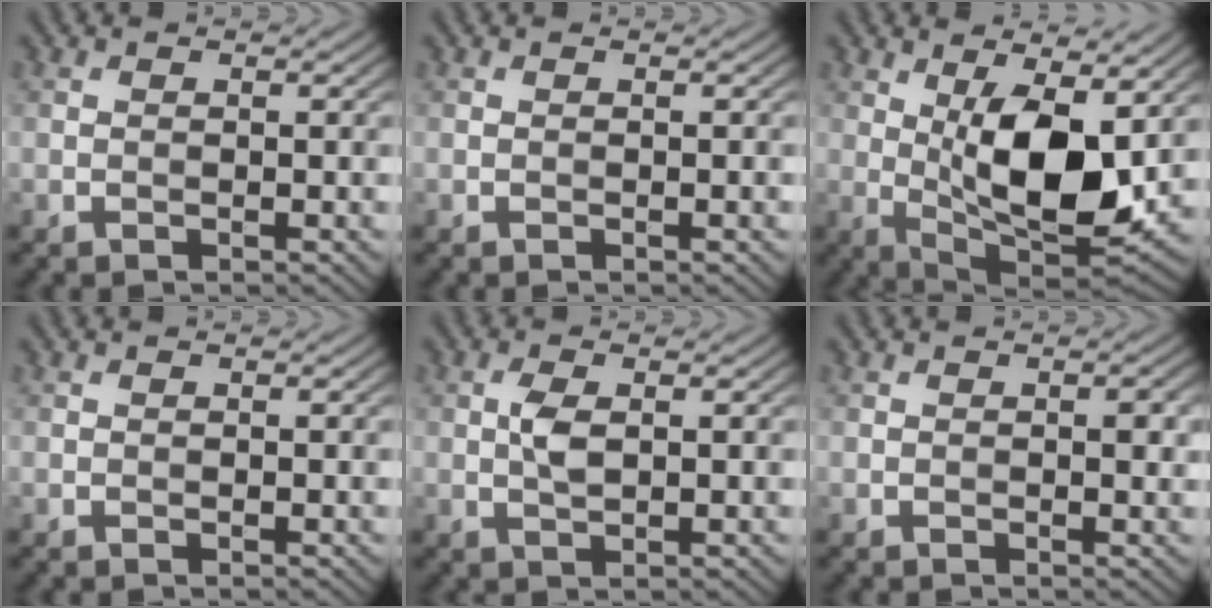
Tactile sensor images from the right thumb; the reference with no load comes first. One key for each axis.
{"total": 0.0}
{"total": 12.7, "fx": 1.8, "fy": 5.6, "fz": 11.2, "tx": -0.195, "ty": -0.016, "tz": 0.035}
{"total": 0.0}
{"total": 2.5, "fx": 0.4, "fy": 1.2, "fz": 2.2, "tx": -0.051, "ty": 0.003, "tz": 0.006}
{"total": 1.4, "fx": 0.1, "fy": 0.6, "fz": 1.2, "tx": -0.013, "ty": -0.002, "tz": 0.000}